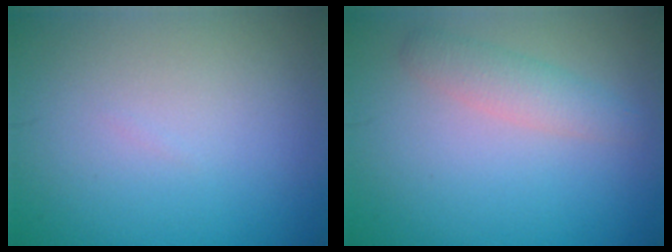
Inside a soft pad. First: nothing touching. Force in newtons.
{"total": 2.4, "press": 2.3, "slide": 0.1}